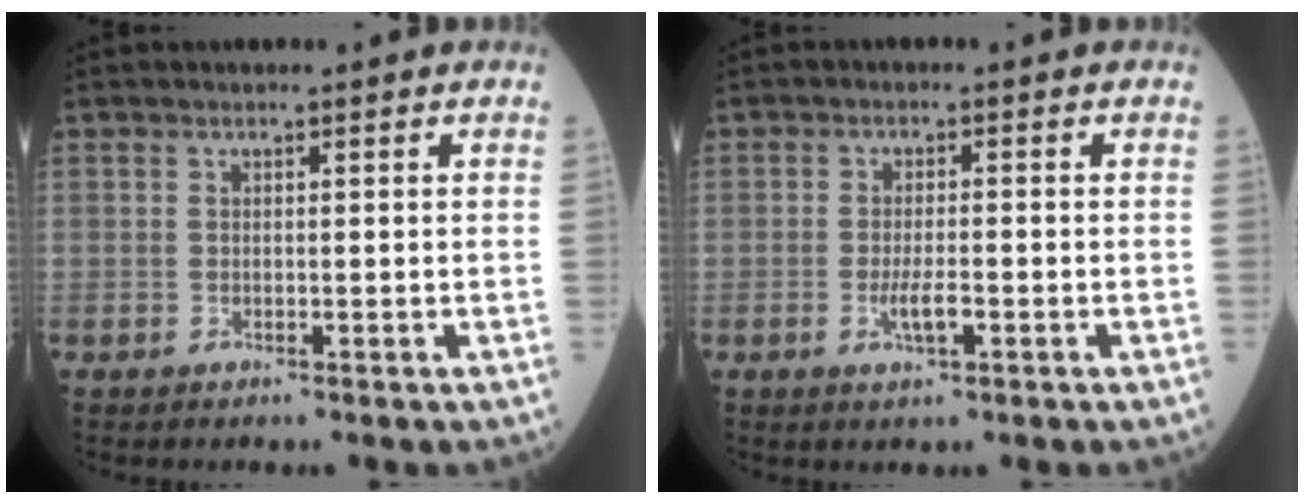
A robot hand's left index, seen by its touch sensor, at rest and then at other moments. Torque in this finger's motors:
{"motor_torque": [0.72, 0.38, 0.29, 0.08]}